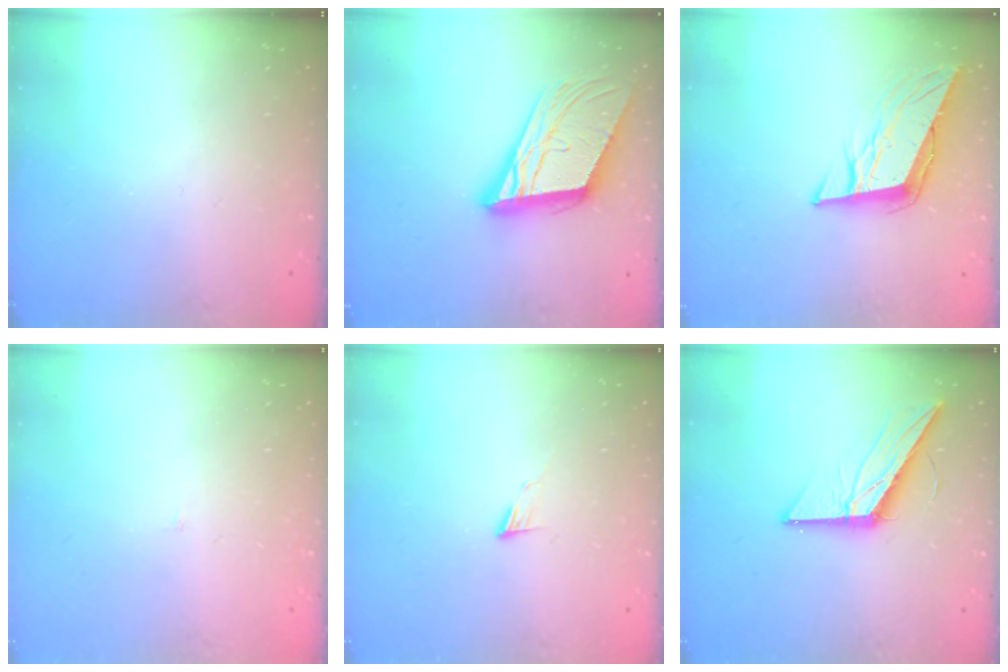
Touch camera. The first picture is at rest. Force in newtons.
{"total": 18.2, "press": 18.0, "slide": 2.7}
{"total": 11.0, "press": 10.5, "slide": 3.0}
{"total": 2.0, "press": 2.0, "slide": 0.1}
{"total": 5.0, "press": 4.9, "slide": 0.5}
{"total": 13.9, "press": 13.9, "slide": 0.5}